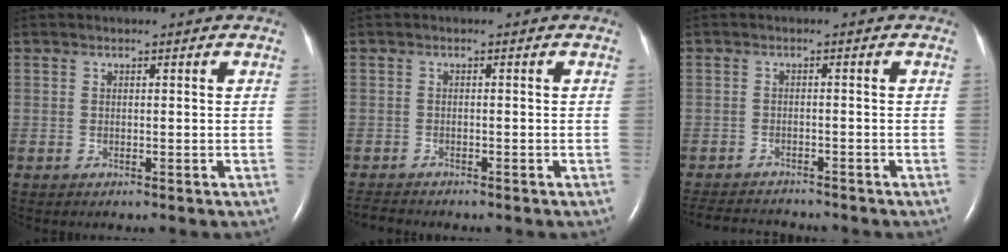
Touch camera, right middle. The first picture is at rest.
{"total": 2.5, "force": [-2.4, 0.2, 0.6], "torque": [-0.014, -0.010, -0.036]}
{"total": 7.8, "force": [-7.3, 1.4, 2.2], "torque": [-0.038, -0.007, -0.107]}